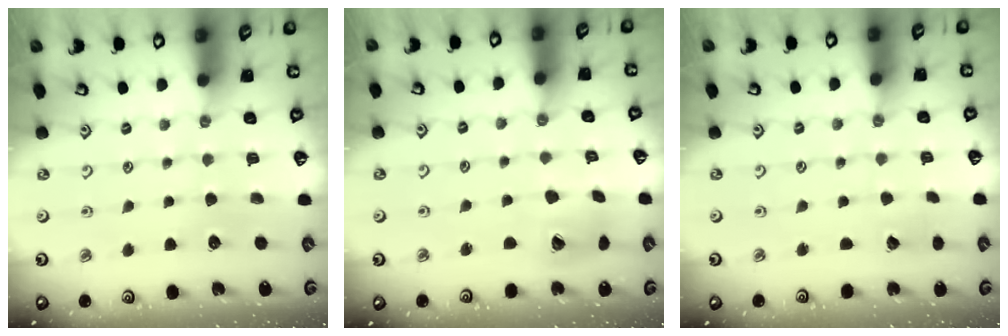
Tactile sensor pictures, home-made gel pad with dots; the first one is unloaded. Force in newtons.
{"total": 9.0, "press": 8.9, "slide": 1.3}
{"total": 2.7, "press": 2.6, "slide": 0.3}